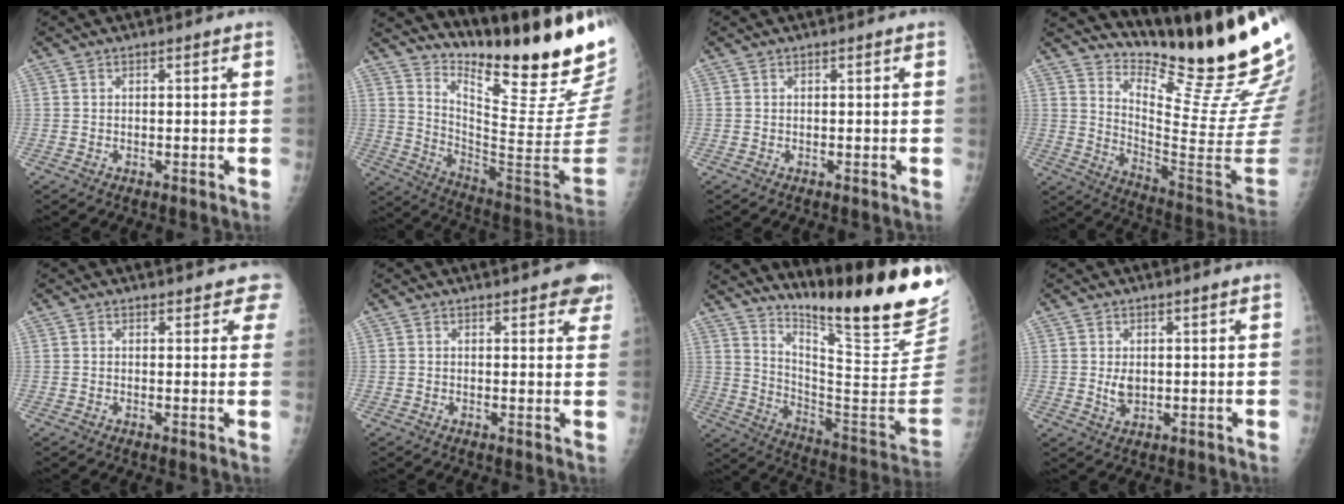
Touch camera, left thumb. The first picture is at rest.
{"total": 26.1, "force": [19.8, 3.5, 16.6], "torque": [-0.222, -0.156, 0.296]}
{"total": 0.0}
{"total": 21.8, "force": [18.9, 1.9, 10.7], "torque": [-0.131, -0.194, 0.276]}
{"total": 3.8, "force": [3.3, 1.5, 0.9], "torque": [0.024, -0.012, 0.020]}
{"total": 5.1, "force": [3.8, 2.0, 2.8], "torque": [-0.001, -0.011, 0.037]}
{"total": 28.1, "force": [20.6, 3.9, 18.6], "torque": [-0.257, -0.146, 0.299]}
{"total": 2.7, "force": [0.6, 1.6, 2.1], "torque": [-0.030, -0.009, 0.016]}